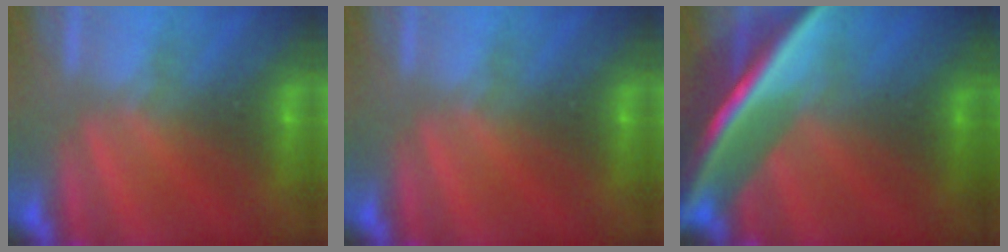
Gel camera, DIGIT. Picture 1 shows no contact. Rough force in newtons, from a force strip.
{"total": 0.0}
{"total": 7.6}